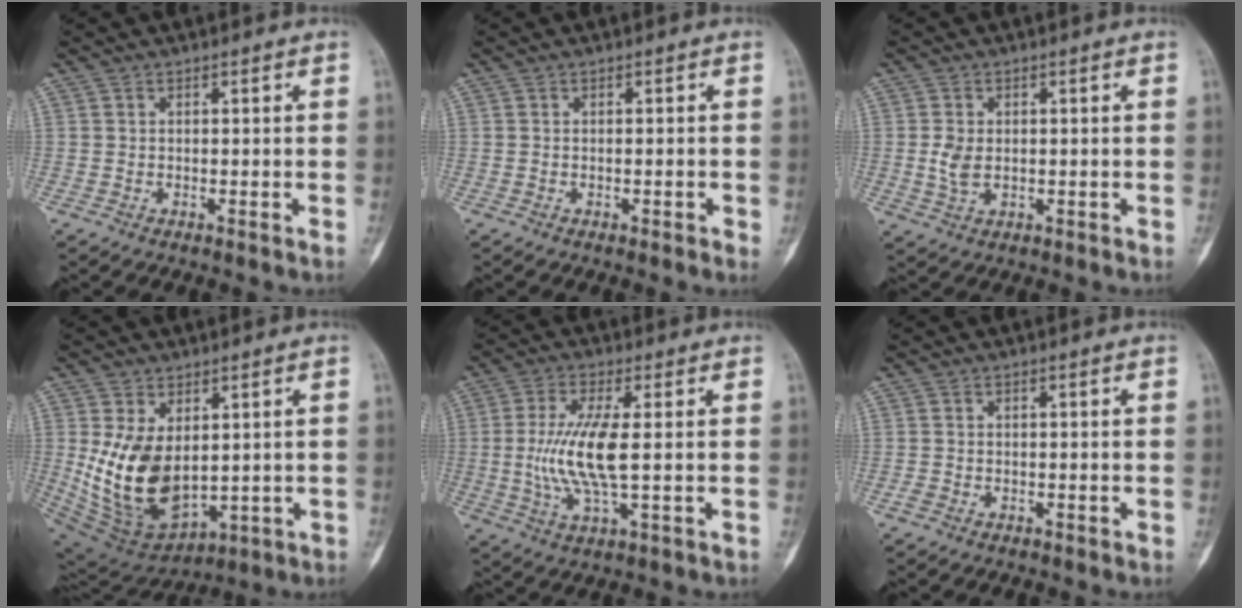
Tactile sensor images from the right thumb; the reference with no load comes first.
{"total": 1.2, "force": [-0.3, 0.6, 1.0], "torque": [-0.012, 0.004, -0.004]}
{"total": 4.2, "force": [-0.2, 2.9, 3.0], "torque": [-0.056, -0.001, -0.001]}
{"total": 16.4, "force": [1.0, 10.3, 12.7], "torque": [-0.217, -0.017, 0.053]}
{"total": 10.7, "force": [0.0, 3.0, 10.3], "torque": [-0.229, -0.002, 0.000]}
{"total": 1.4, "force": [-0.8, 1.0, 0.6], "torque": [-0.012, 0.004, -0.016]}